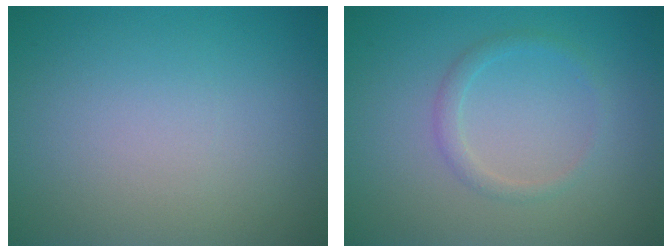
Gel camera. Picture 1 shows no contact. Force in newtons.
{"total": 1.4, "press": 1.4, "slide": 0.0}